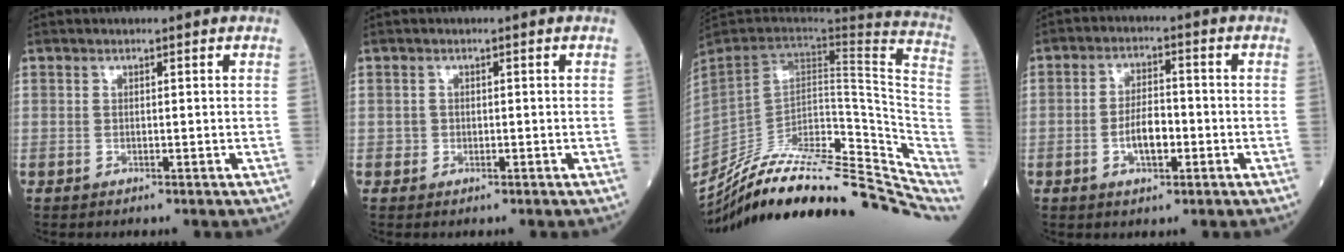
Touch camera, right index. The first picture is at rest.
{"total": 1.0, "force": [-0.1, 0.9, 0.2], "torque": [-0.002, 0.002, -0.002]}
{"total": 31.0, "force": [-24.4, 10.9, 15.7], "torque": [-0.194, -0.007, -0.343]}
{"total": 6.2, "force": [-1.8, 2.5, 5.4], "torque": [-0.102, 0.008, -0.032]}